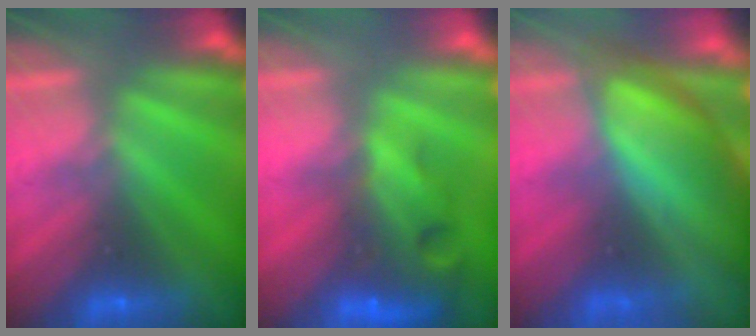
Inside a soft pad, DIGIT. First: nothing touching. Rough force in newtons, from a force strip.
{"total": 9.3}
{"total": 7.8}